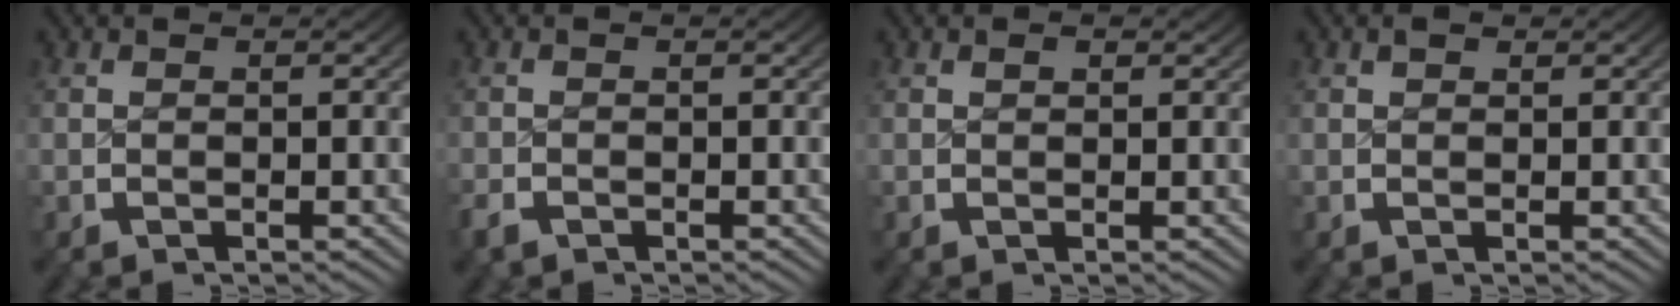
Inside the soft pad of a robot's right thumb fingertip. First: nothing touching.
{"total": 1.3, "force": [-1.0, 0.7, 0.2], "torque": [-0.006, -0.005, -0.021]}
{"total": 0.6, "force": [0.5, 0.3, 0.3], "torque": [-0.002, -0.002, 0.008]}
{"total": 0.8, "force": [0.7, 0.3, 0.2], "torque": [0.000, -0.002, 0.013]}